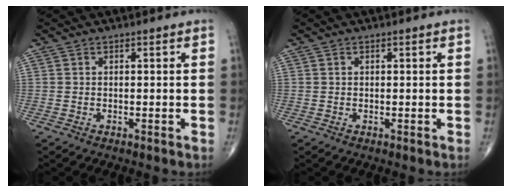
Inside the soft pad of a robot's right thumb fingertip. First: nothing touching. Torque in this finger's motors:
{"motor_torque": [-0.24, 0.21, -0.30, 0.04, 0.02]}